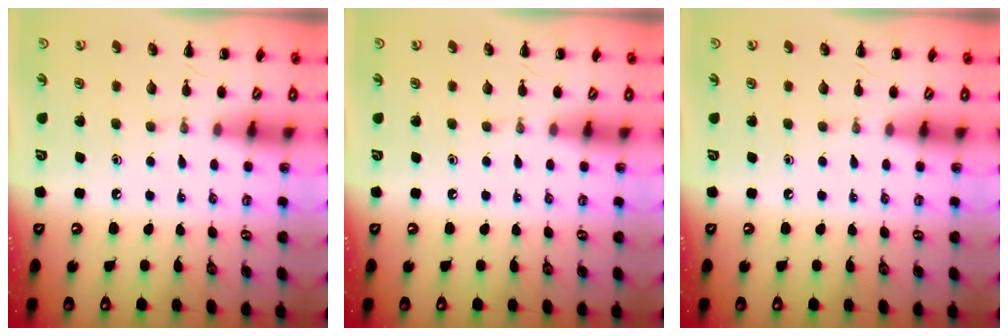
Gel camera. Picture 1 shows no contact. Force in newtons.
{"total": 0.0}
{"total": 0.0}